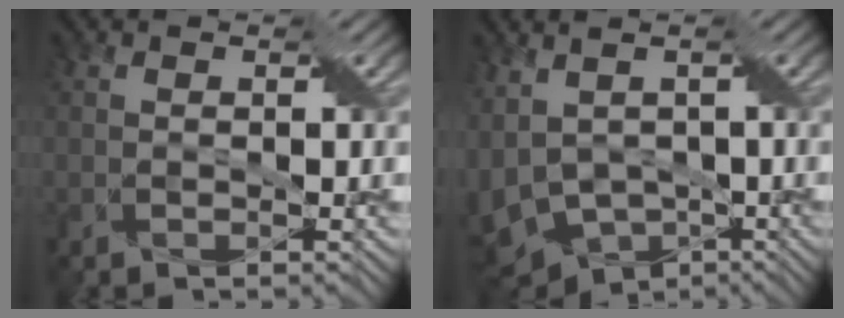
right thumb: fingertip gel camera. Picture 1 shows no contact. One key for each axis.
{"total": 8.3, "fx": -1.4, "fy": 5.6, "fz": 6.0, "tx": -0.146, "ty": -0.027, "tz": -0.022}